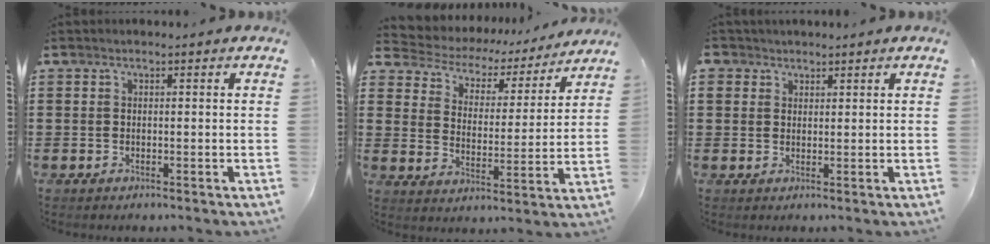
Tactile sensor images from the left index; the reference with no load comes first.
{"total": 3.7, "force": [3.3, 1.6, 0.6], "torque": [-0.037, -0.026, 0.047]}
{"total": 1.9, "force": [1.4, 1.3, -0.1], "torque": [-0.006, 0.007, 0.026]}